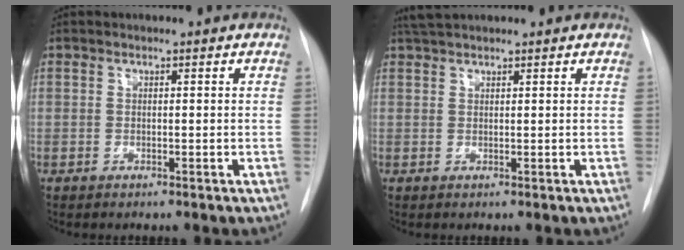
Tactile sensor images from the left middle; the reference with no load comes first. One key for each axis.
{"total": 2.8, "fx": 2.6, "fy": 0.2, "fz": 1.0, "tx": -0.019, "ty": 0.023, "tz": 0.049}